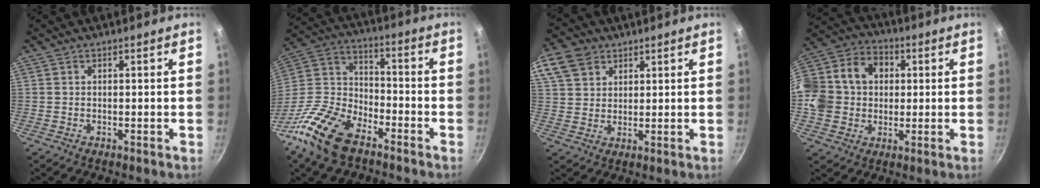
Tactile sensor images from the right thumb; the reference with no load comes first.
{"total": 17.9, "force": [-11.3, 9.4, 10.2], "torque": [-0.191, 0.071, -0.233]}
{"total": 11.5, "force": [5.9, 8.6, 4.9], "torque": [-0.098, 0.008, 0.110]}
{"total": 17.9, "force": [1.4, 15.1, 9.5], "torque": [-0.169, 0.038, 0.015]}